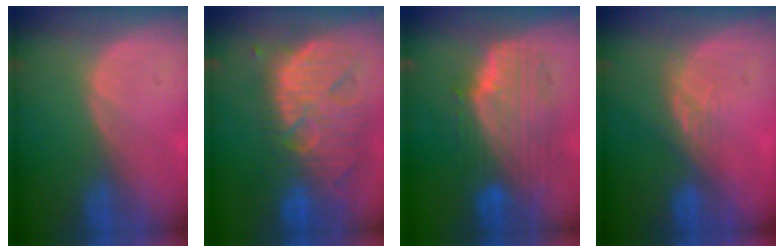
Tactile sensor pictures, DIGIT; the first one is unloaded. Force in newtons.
{"total": 13.7, "press": 11.6, "slide": 7.3}
{"total": 10.0, "press": 8.9, "slide": 4.5}
{"total": 3.0, "press": 2.6, "slide": 1.5}